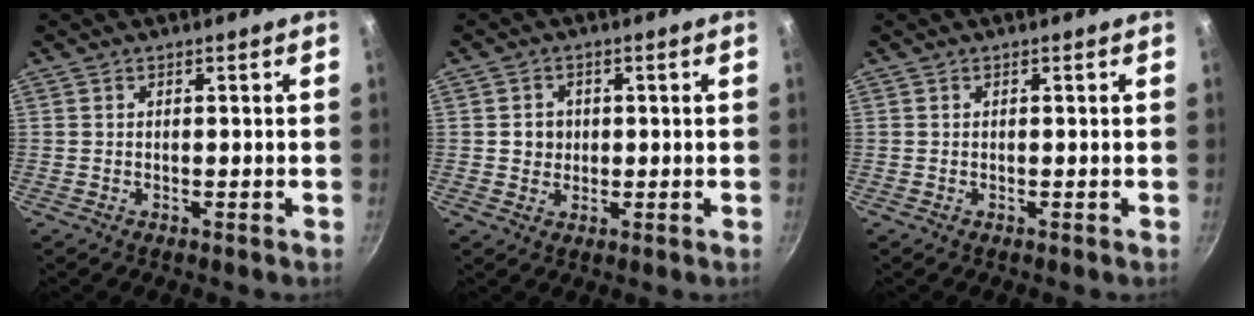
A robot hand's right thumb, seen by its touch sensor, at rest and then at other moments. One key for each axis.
{"total": 3.4, "fx": 0.3, "fy": 3.1, "fz": 1.4, "tx": -0.002, "ty": 0.004, "tz": 0.004}
{"total": 0.0}